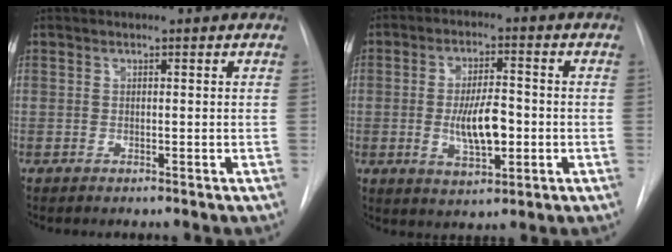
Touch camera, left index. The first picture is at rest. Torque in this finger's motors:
{"motor_torque": [1.15, 0.13, 0.54, 0.08]}